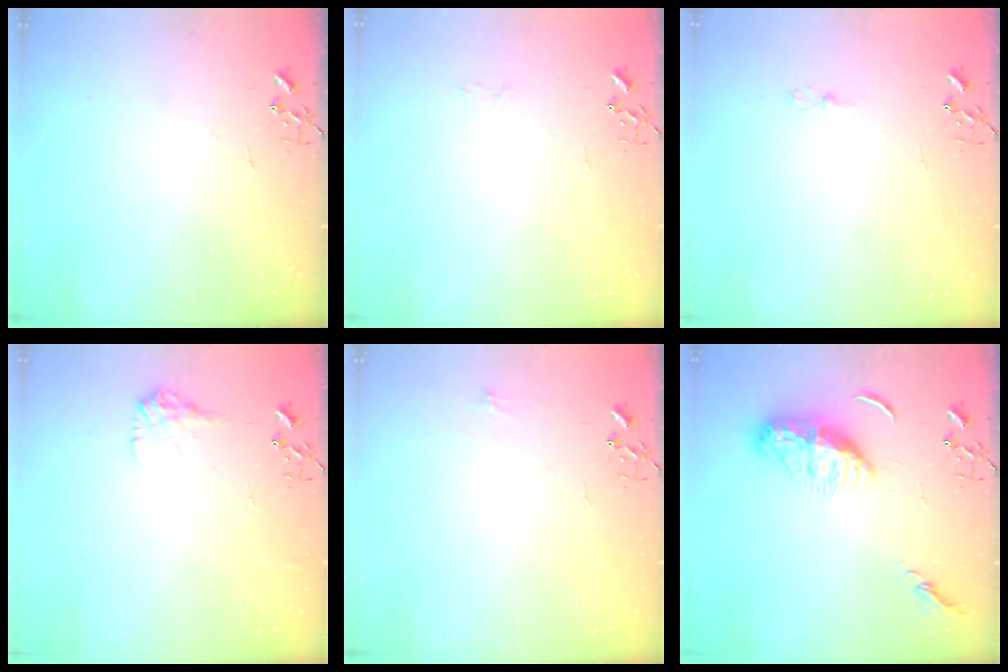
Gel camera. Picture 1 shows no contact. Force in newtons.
{"total": 3.0, "press": 3.0, "slide": 0.3}
{"total": 2.5, "press": 2.5, "slide": 0.3}
{"total": 8.9, "press": 8.9, "slide": 0.3}
{"total": 5.0, "press": 5.0, "slide": 0.7}
{"total": 11.4, "press": 11.3, "slide": 0.9}